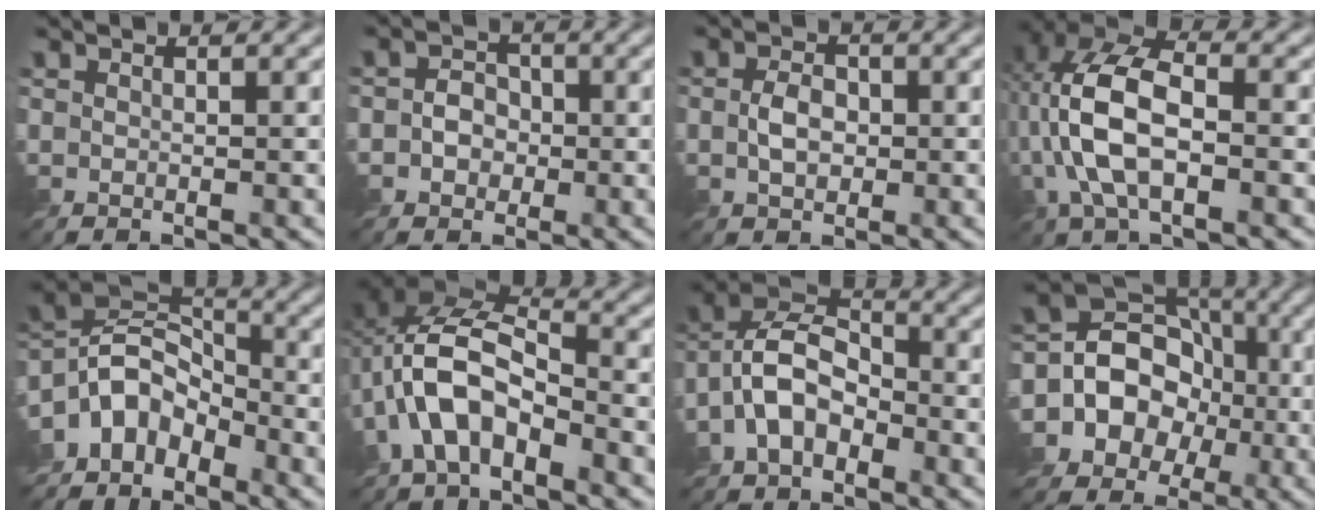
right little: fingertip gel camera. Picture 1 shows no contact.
{"total": 2.6, "force": [-0.3, 2.2, 1.2], "torque": [-0.003, 0.004, -0.016]}
{"total": 2.5, "force": [-0.2, 1.7, 1.8], "torque": [-0.037, 0.002, -0.005]}
{"total": 8.6, "force": [-0.9, 4.4, 7.4], "torque": [-0.166, 0.019, -0.021]}
{"total": 7.2, "force": [-4.9, 3.8, 3.6], "torque": [-0.067, 0.008, -0.105]}
{"total": 8.4, "force": [-3.0, 4.5, 6.5], "torque": [-0.134, 0.014, -0.066]}
{"total": 5.8, "force": [-2.6, 3.3, 4.0], "torque": [-0.082, 0.019, -0.058]}
{"total": 11.4, "force": [-3.2, 9.9, 4.5], "torque": [-0.077, 0.015, -0.072]}